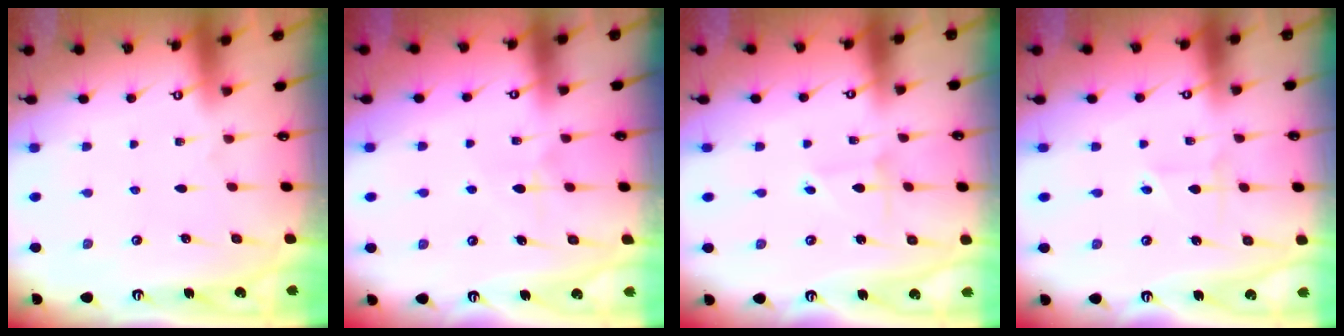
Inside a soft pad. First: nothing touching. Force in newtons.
{"total": 5.0, "press": 5.0, "slide": 0.7}
{"total": 1.9, "press": 1.9, "slide": 0.1}
{"total": 1.7, "press": 1.7, "slide": 0.2}